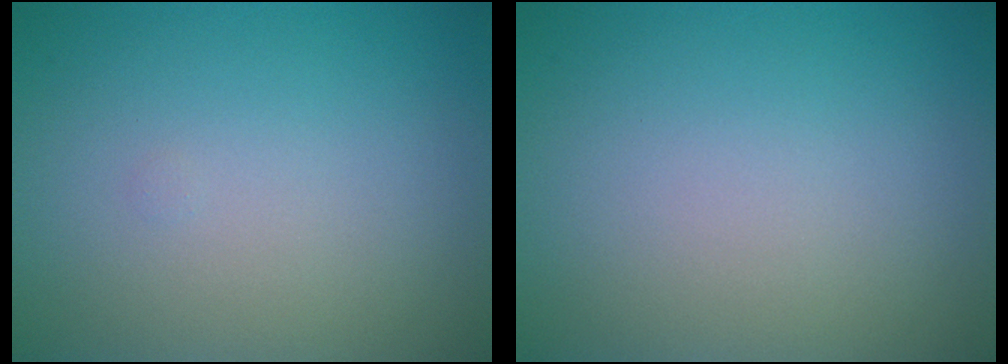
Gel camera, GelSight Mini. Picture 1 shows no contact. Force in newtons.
{"total": 0.0}